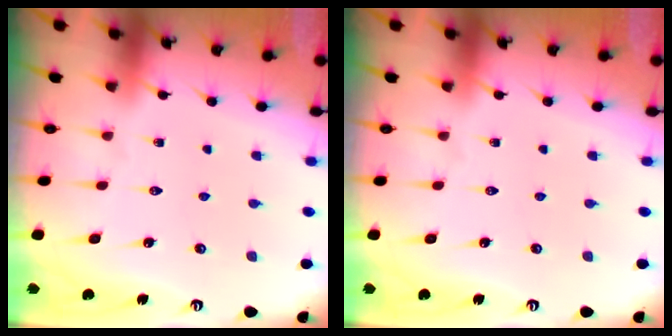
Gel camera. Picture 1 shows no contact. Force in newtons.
{"total": 0.0}